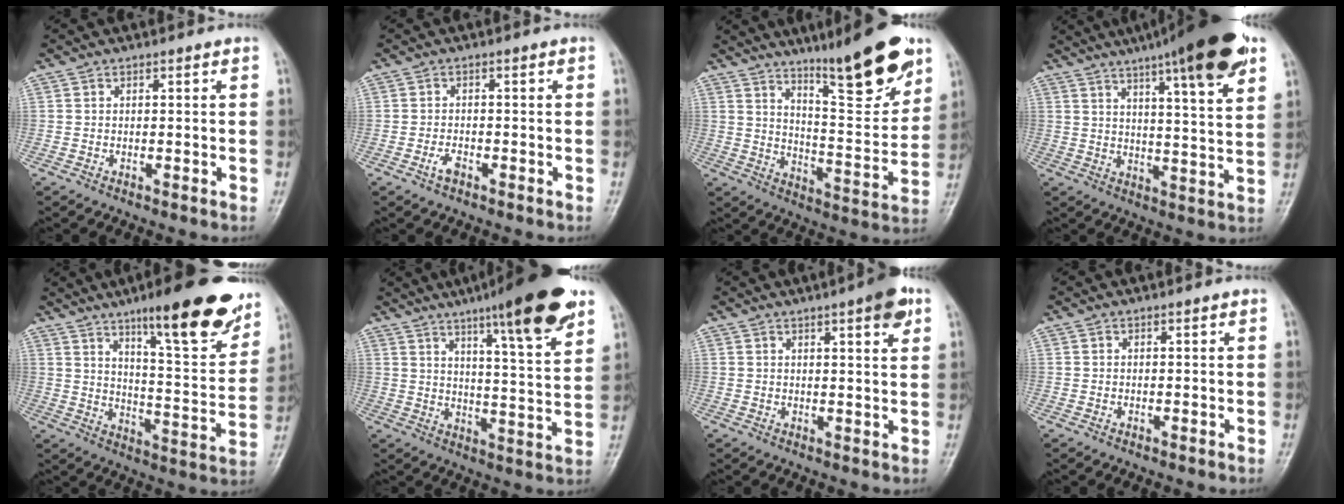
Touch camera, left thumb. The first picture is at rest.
{"total": 2.0, "force": [-1.1, 0.9, 1.3], "torque": [-0.030, 0.008, -0.022]}
{"total": 17.6, "force": [11.5, 3.5, 12.8], "torque": [-0.158, -0.071, 0.187]}
{"total": 19.8, "force": [12.3, 3.0, 15.2], "torque": [-0.210, -0.033, 0.171]}
{"total": 20.3, "force": [12.9, 4.6, 15.0], "torque": [-0.176, -0.063, 0.194]}
{"total": 17.4, "force": [10.8, 2.4, 13.4], "torque": [-0.176, -0.052, 0.159]}
{"total": 5.9, "force": [3.2, 1.2, 4.9], "torque": [-0.058, -0.011, 0.038]}
{"total": 0.0}